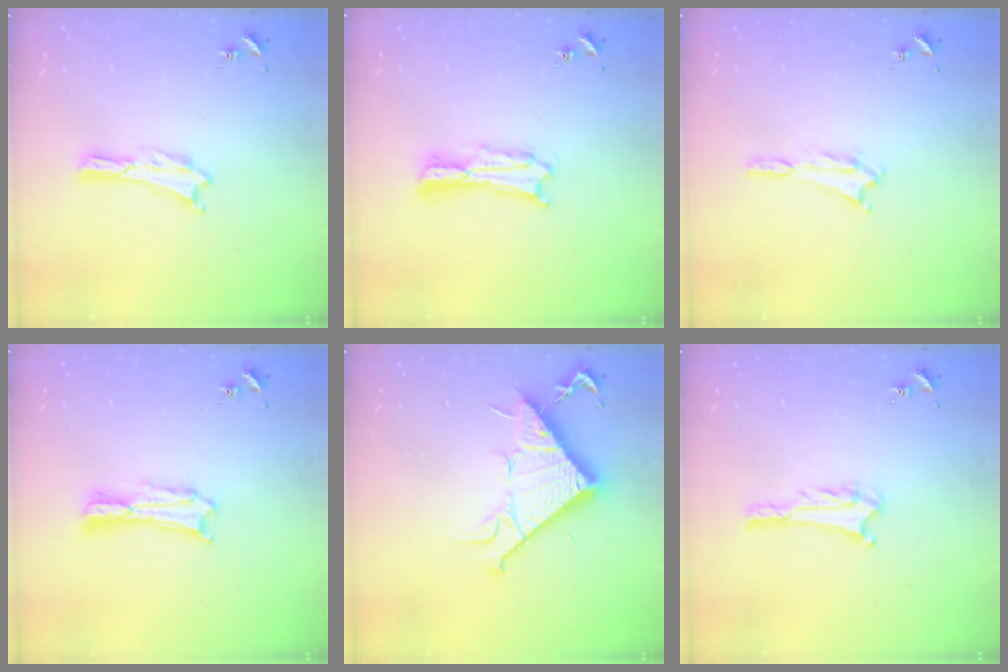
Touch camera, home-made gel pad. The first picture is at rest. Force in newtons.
{"total": 2.7, "press": 2.7, "slide": 0.3}
{"total": 1.2, "press": 1.2, "slide": 0.2}
{"total": 1.2, "press": 1.2, "slide": 0.2}
{"total": 11.4, "press": 11.4, "slide": 0.1}
{"total": 2.8, "press": 2.8, "slide": 0.2}